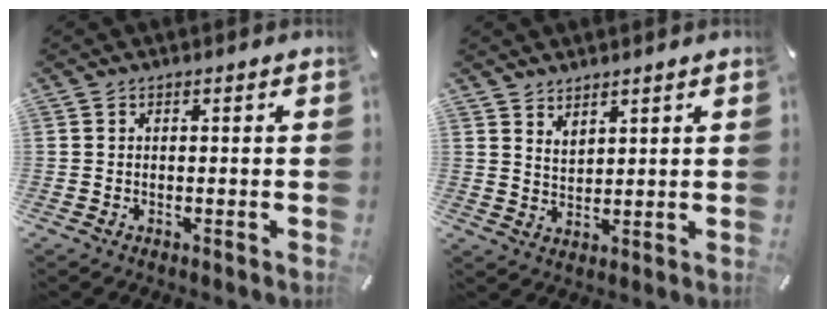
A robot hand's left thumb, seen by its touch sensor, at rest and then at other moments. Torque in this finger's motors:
{"motor_torque": [-0.05, -0.01, 0.13, -0.43, 0.02]}